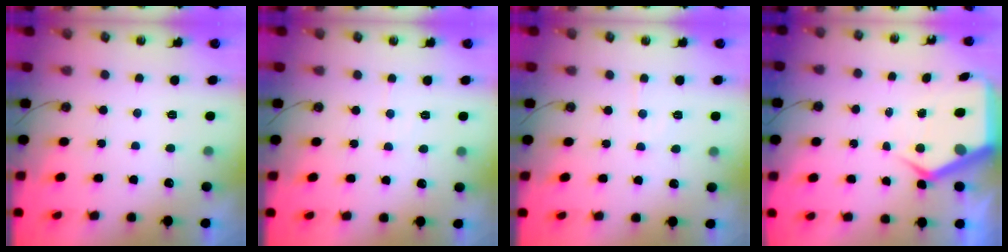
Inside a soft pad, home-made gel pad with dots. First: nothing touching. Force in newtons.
{"total": 4.4, "press": 4.3, "slide": 0.7}
{"total": 4.7, "press": 4.6, "slide": 0.6}
{"total": 7.5, "press": 7.5, "slide": 0.5}